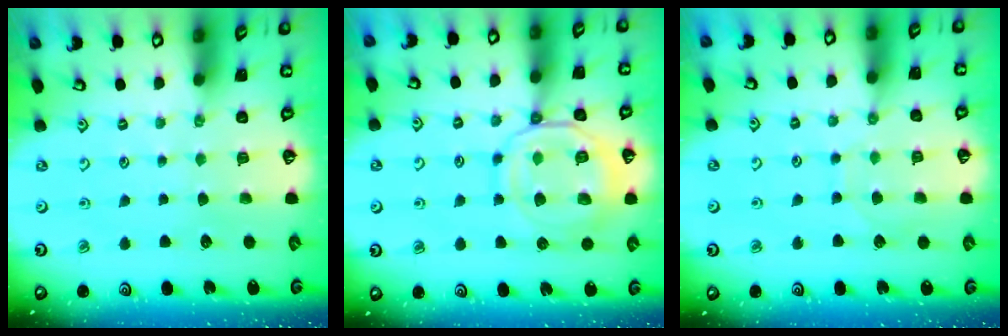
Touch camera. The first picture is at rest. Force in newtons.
{"total": 12.8, "press": 12.7, "slide": 1.2}
{"total": 6.3, "press": 6.3, "slide": 0.5}